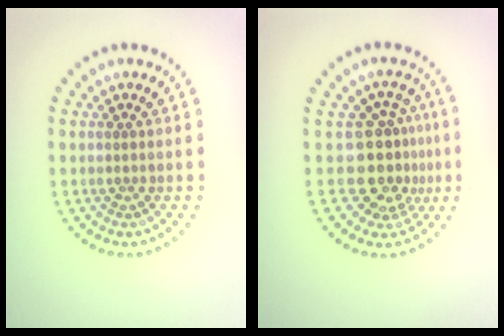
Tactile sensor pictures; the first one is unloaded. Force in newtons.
{"total": 4.2, "press": 3.1, "slide": 2.8}